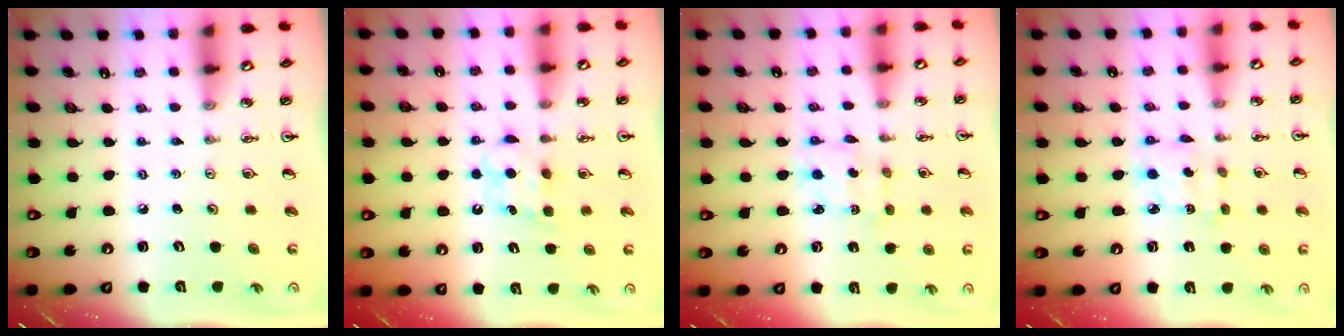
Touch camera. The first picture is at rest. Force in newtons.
{"total": 6.7, "press": 6.5, "slide": 1.4}
{"total": 2.3, "press": 2.2, "slide": 0.7}
{"total": 3.3, "press": 3.3, "slide": 0.1}